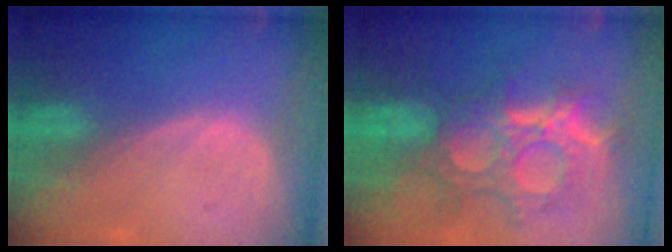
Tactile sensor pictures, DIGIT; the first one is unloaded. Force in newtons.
{"total": 12.1, "press": 10.8, "slide": 5.4}